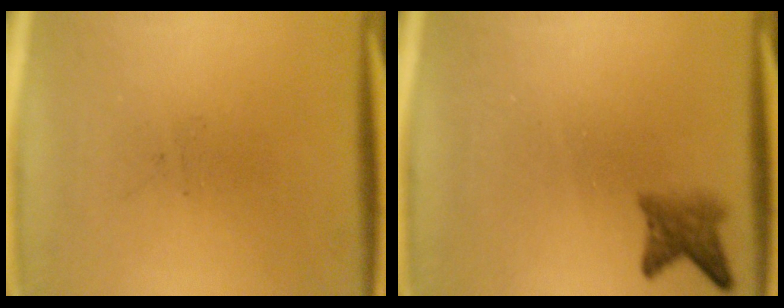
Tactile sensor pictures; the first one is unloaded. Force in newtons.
{"total": 2.8}